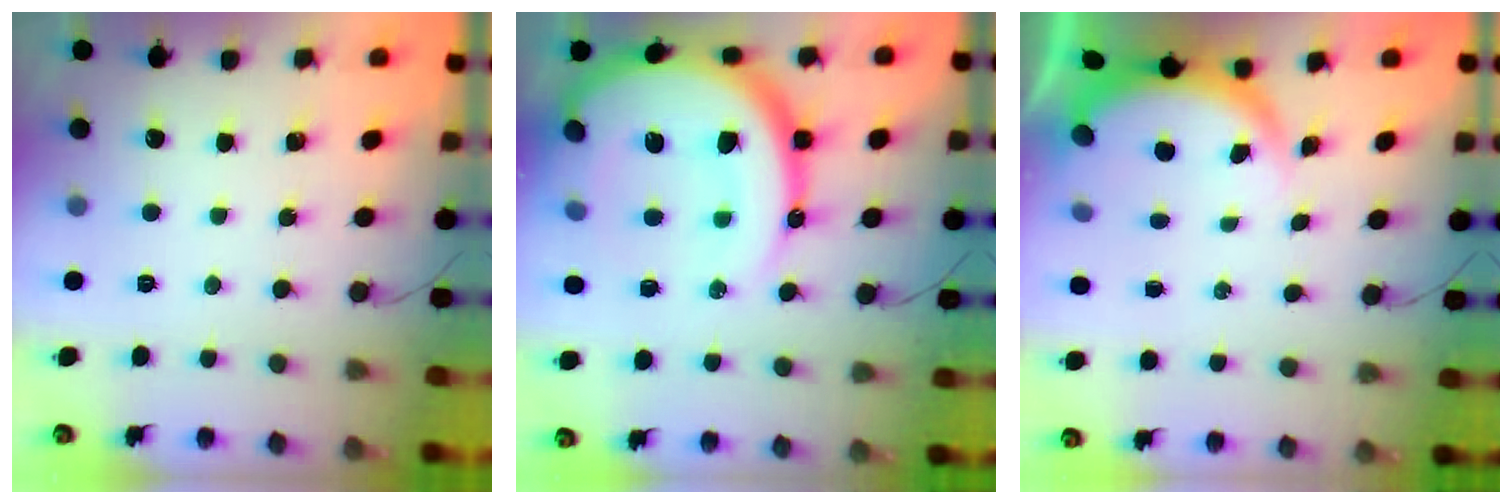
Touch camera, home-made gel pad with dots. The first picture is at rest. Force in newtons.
{"total": 28.4, "press": 28.2, "slide": 2.8}
{"total": 3.9, "press": 3.8, "slide": 1.2}